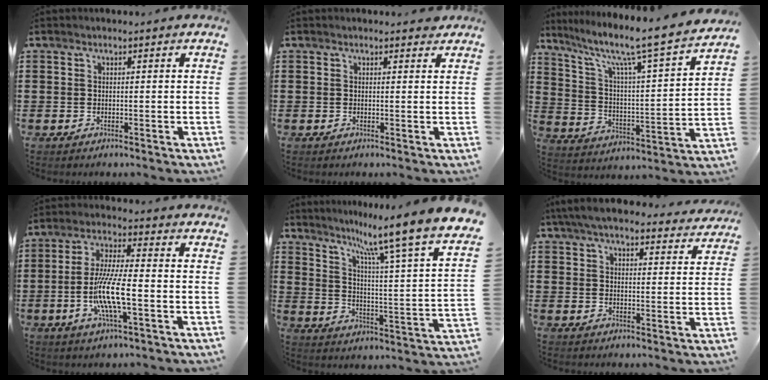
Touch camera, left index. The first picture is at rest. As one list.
[{"total": 0.8, "force": [0.6, 0.4, 0.3], "torque": [0.000, 0.000, 0.010]}, {"total": 8.6, "force": [6.9, 0.3, 5.1], "torque": [-0.120, -0.060, 0.102]}, {"total": 9.6, "force": [-2.7, 1.7, 9.0], "torque": [-0.191, -0.012, -0.058]}, {"total": 10.1, "force": [8.1, -1.0, 5.9], "torque": [-0.123, -0.077, 0.116]}, {"total": 6.0, "force": [5.5, 1.1, 2.1], "torque": [-0.061, -0.017, 0.101]}]